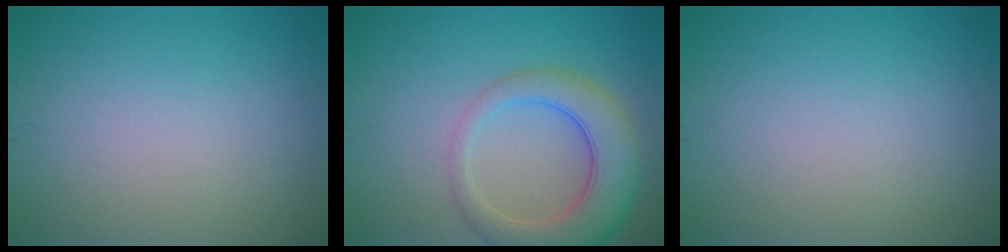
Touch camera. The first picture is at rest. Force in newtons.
{"total": 6.3, "press": 6.3, "slide": 0.6}
{"total": 0.0}